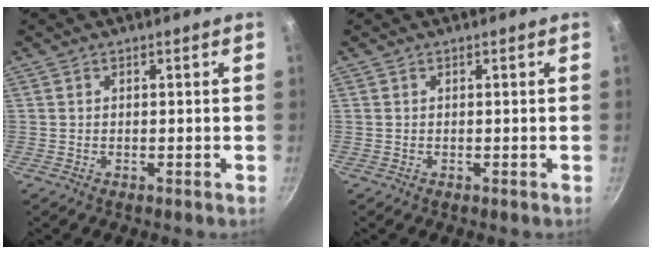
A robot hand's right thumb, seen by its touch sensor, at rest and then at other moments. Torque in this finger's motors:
{"motor_torque": [0.01, 0.01, -0.09, 0.09, 0.00]}